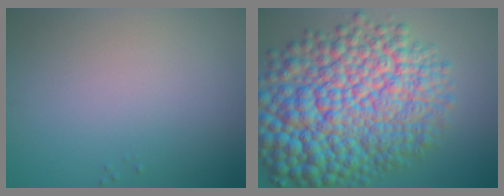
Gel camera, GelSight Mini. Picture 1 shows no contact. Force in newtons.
{"total": 15.8, "press": 15.8, "slide": 0.3}